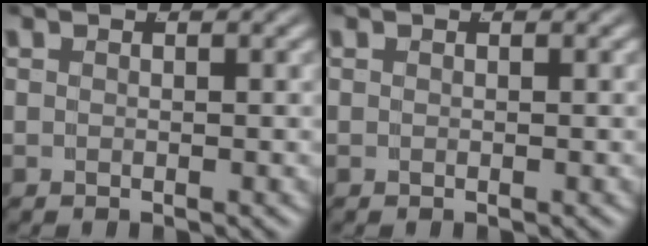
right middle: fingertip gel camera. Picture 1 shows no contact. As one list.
[{"total": 0.0}]